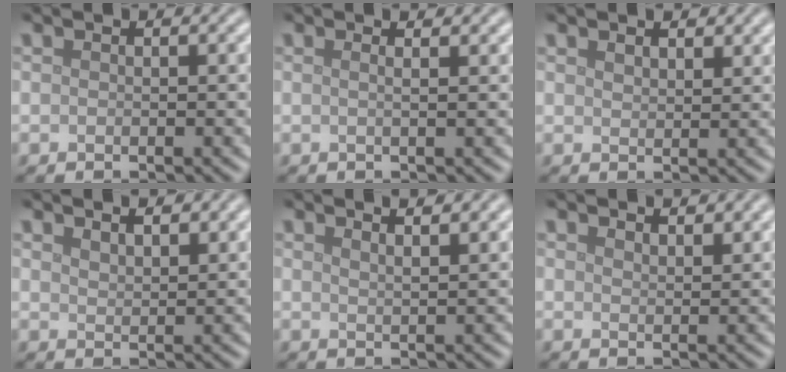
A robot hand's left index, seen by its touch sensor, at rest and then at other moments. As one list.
[{"total": 2.7, "force": [1.3, 1.2, 2.0], "torque": [-0.010, 0.015, -0.017]}, {"total": 1.6, "force": [1.2, 0.7, 0.6], "torque": [-0.014, 0.000, 0.026]}, {"total": 2.6, "force": [2.2, 0.8, 1.2], "torque": [-0.016, 0.003, 0.034]}, {"total": 4.4, "force": [3.2, 1.5, 2.5], "torque": [-0.002, 0.028, 0.011]}, {"total": 2.2, "force": [2.1, 0.4, 0.6], "torque": [-0.010, 0.002, 0.035]}]